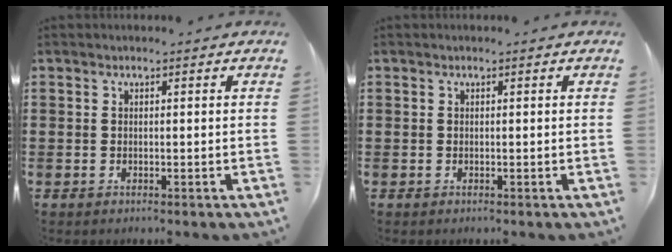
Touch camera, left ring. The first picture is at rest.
{"total": 0.0}